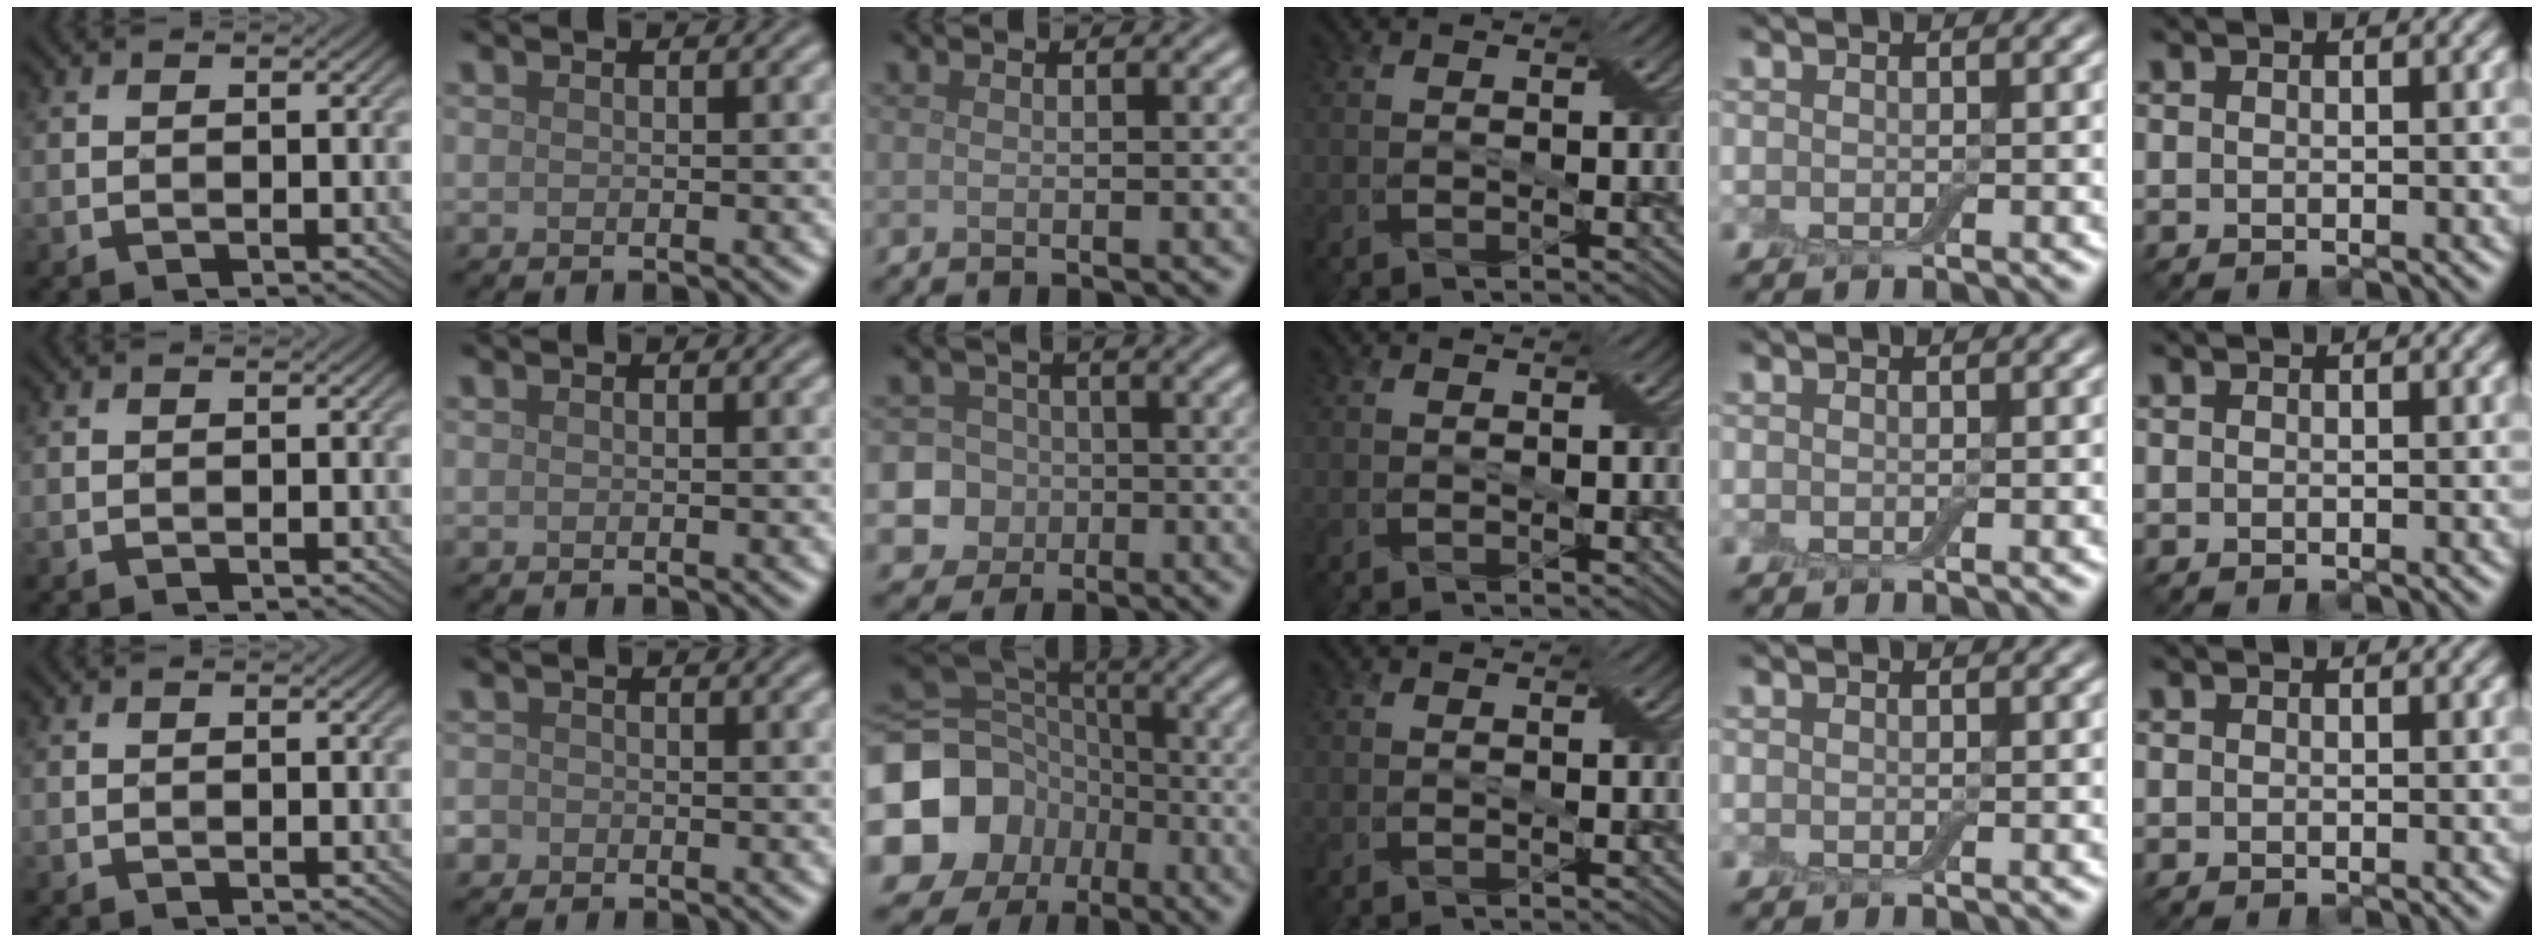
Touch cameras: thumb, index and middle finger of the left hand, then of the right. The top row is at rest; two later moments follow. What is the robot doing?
{"motion": "press", "object": "electronic device side button"}